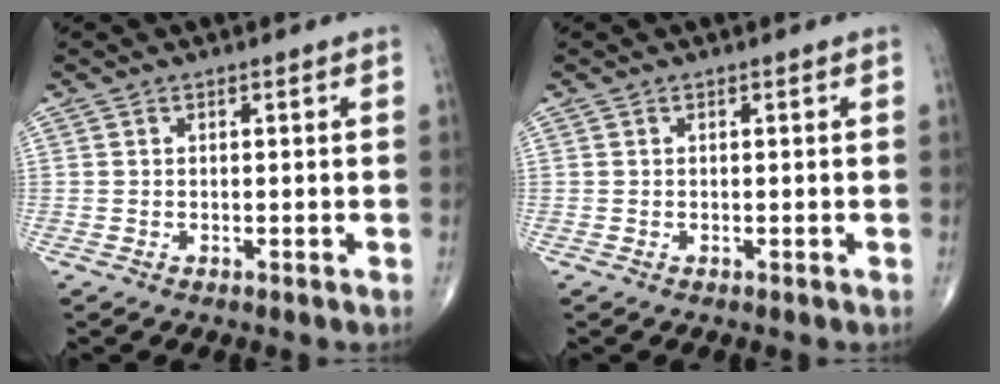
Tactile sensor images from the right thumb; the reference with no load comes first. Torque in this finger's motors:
{"motor_torque": [0.04, 0.06, 0.00, 0.00, 0.00]}